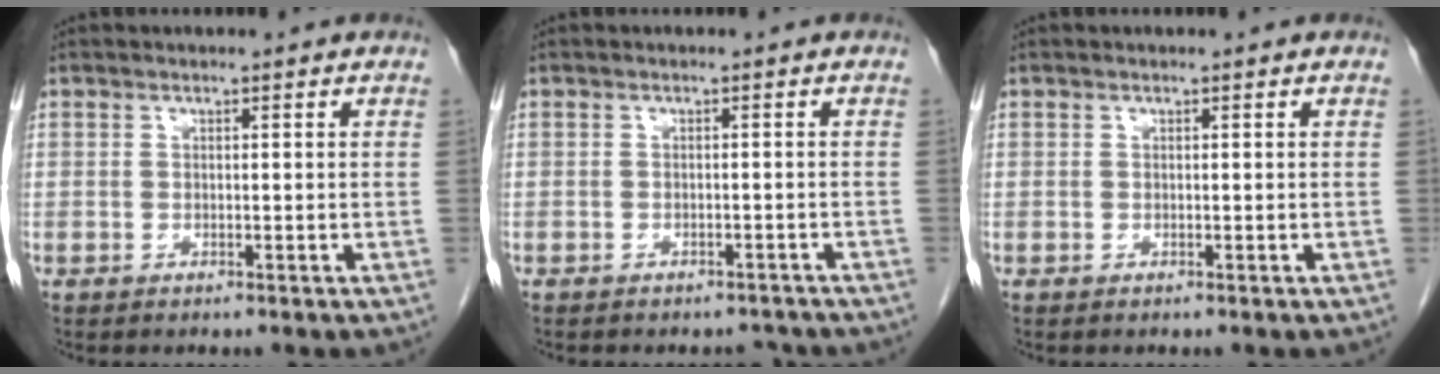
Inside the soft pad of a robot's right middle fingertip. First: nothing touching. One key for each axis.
{"total": 4.4, "fx": -4.0, "fy": 1.7, "fz": 0.9, "tx": -0.008, "ty": 0.005, "tz": -0.045}
{"total": 0.0}